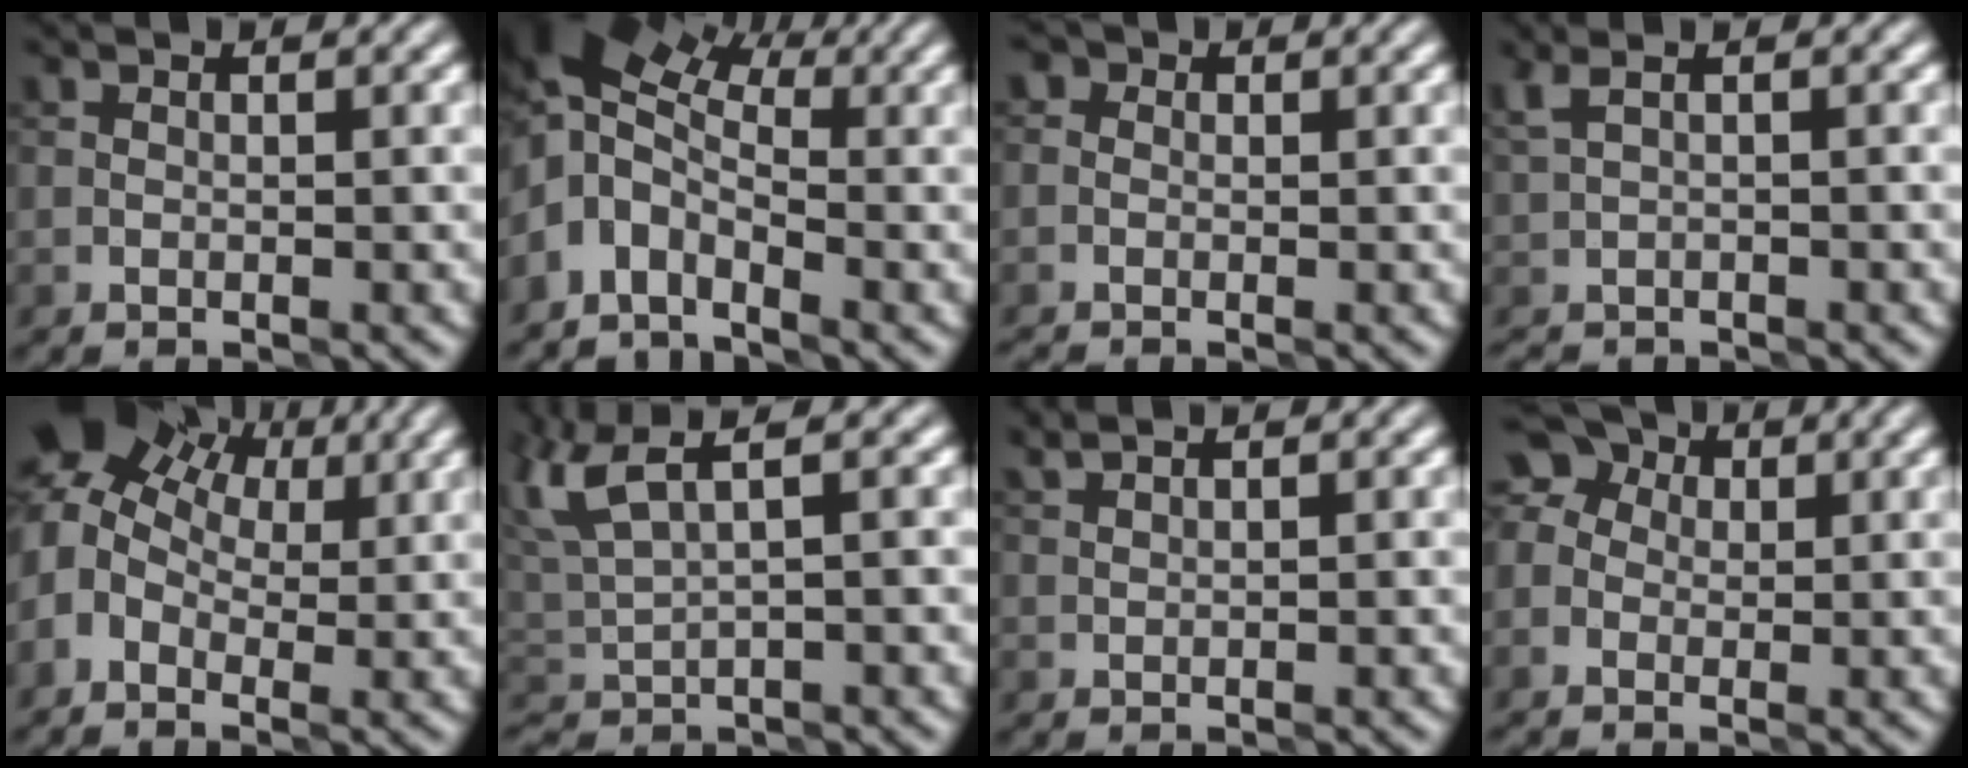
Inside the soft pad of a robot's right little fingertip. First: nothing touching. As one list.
[{"total": 6.4, "force": [-0.3, 4.0, 5.0], "torque": [-0.096, 0.016, -0.032]}, {"total": 1.9, "force": [-0.3, 1.7, 0.8], "torque": [-0.004, 0.009, -0.026]}, {"total": 1.2, "force": [-0.5, 0.4, 1.0], "torque": [-0.021, -0.009, -0.009]}, {"total": 7.7, "force": [2.3, 5.4, 4.9], "torque": [-0.096, 0.025, 0.030]}, {"total": 4.3, "force": [2.8, 1.1, 3.1], "torque": [-0.075, 0.015, 0.060]}, {"total": 0.9, "force": [0.9, 0.1, 0.1], "torque": [-0.001, 0.006, 0.017]}, {"total": 5.7, "force": [1.1, 5.0, 2.6], "torque": [-0.049, 0.032, -0.017]}]